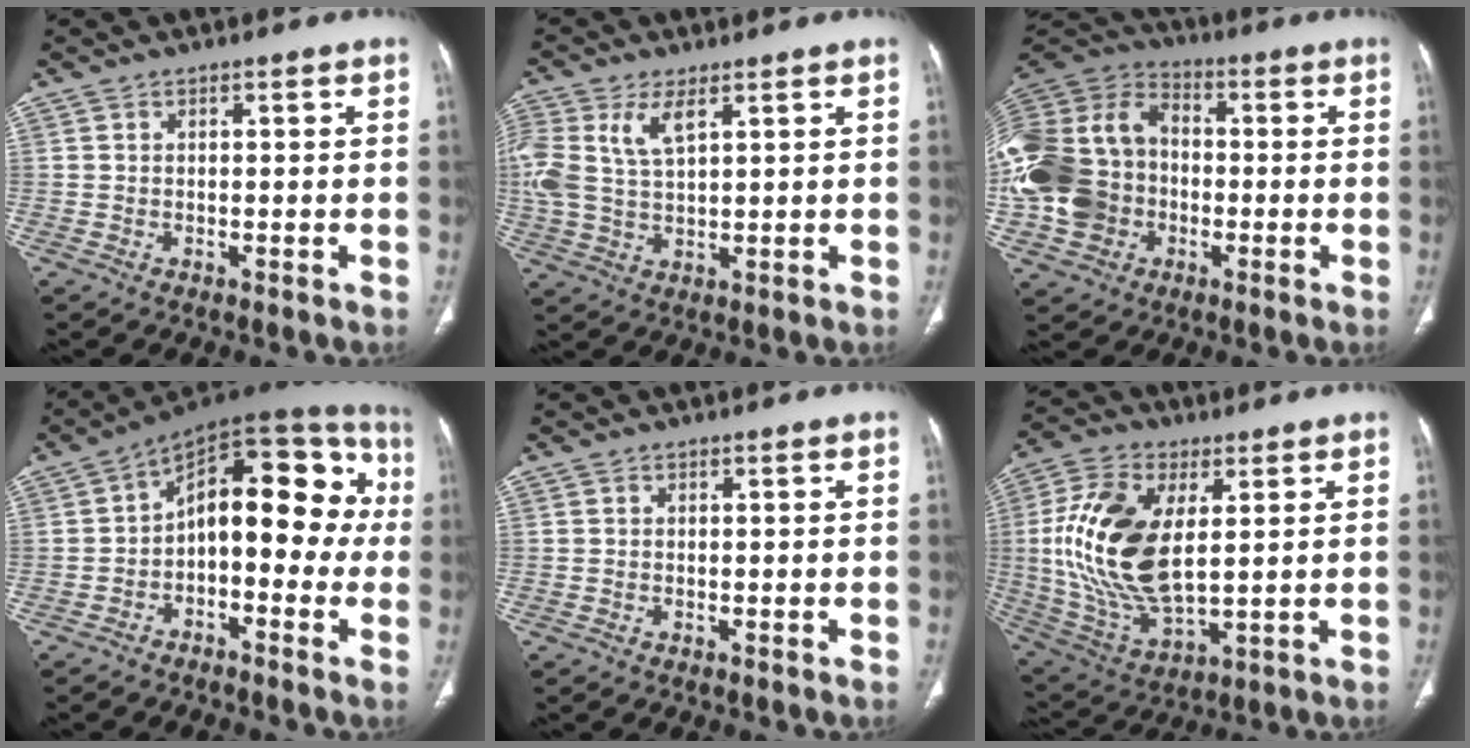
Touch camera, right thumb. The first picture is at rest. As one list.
[{"total": 9.3, "force": [3.7, 4.5, 7.2], "torque": [-0.176, 0.005, 0.080]}, {"total": 23.0, "force": [-4.0, 18.5, 13.1], "torque": [-0.297, 0.043, -0.076]}, {"total": 19.2, "force": [-0.5, 10.2, 16.3], "torque": [-0.177, 0.057, -0.022]}, {"total": 0.0}, {"total": 20.0, "force": [3.1, 10.4, 16.8], "torque": [-0.343, -0.016, 0.063]}]